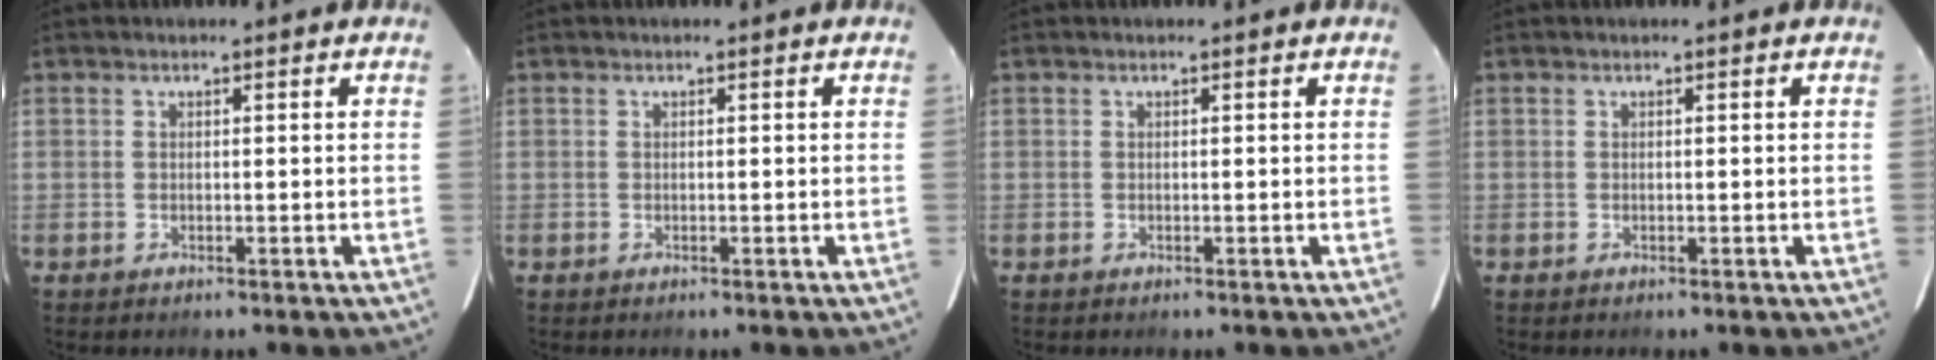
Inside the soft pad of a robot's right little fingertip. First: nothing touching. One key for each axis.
{"total": 0.0}
{"total": 0.0}
{"total": 0.0}